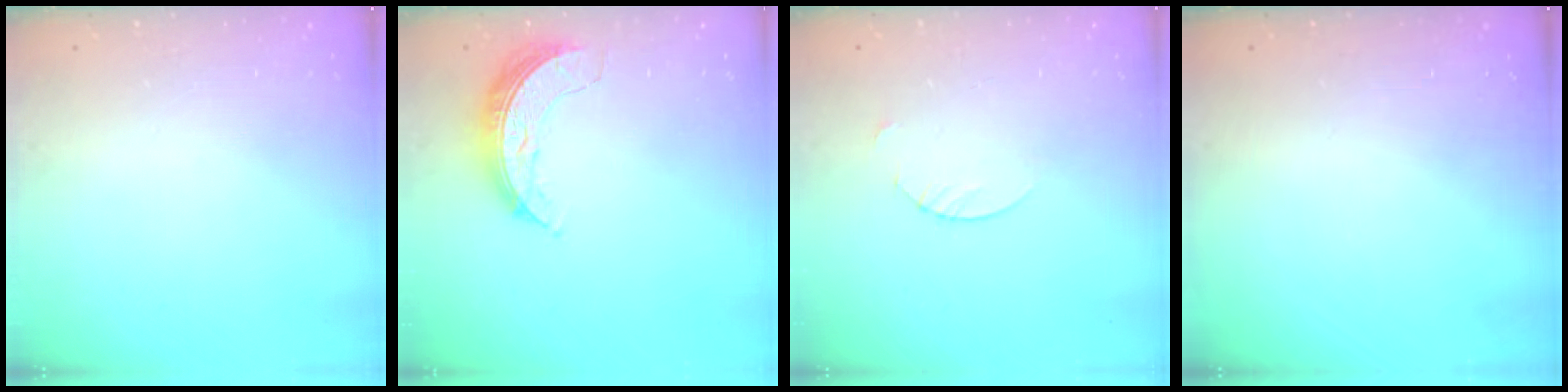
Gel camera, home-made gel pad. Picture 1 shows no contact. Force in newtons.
{"total": 7.7, "press": 7.7, "slide": 0.3}
{"total": 1.8, "press": 1.8, "slide": 0.2}
{"total": 0.0}